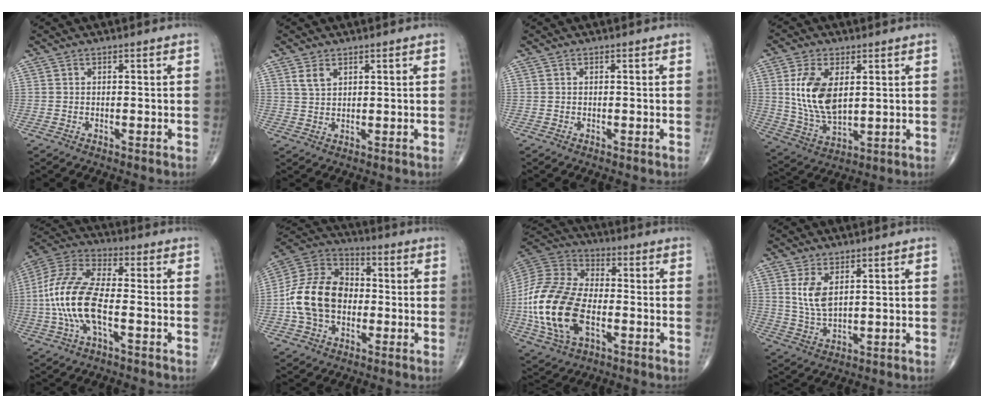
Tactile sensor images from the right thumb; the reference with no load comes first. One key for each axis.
{"total": 2.8, "fx": 1.6, "fy": 1.7, "fz": 1.7, "tx": -0.030, "ty": -0.004, "tz": 0.037}
{"total": 0.0}
{"total": 12.4, "fx": 2.6, "fy": 6.8, "fz": 10.0, "tx": -0.188, "ty": -0.017, "tz": 0.058}
{"total": 15.6, "fx": -2.9, "fy": 6.3, "fz": 14.0, "tx": -0.308, "ty": 0.032, "tz": -0.059}
{"total": 15.8, "fx": -2.0, "fy": 11.6, "fz": 10.6, "tx": -0.179, "ty": 0.035, "tz": -0.041}
{"total": 21.7, "fx": -4.7, "fy": 12.5, "fz": 17.1, "tx": -0.361, "ty": 0.010, "tz": -0.087}
{"total": 5.9, "fx": 2.0, "fy": 2.9, "fz": 4.8, "tx": -0.092, "ty": -0.013, "tz": 0.050}